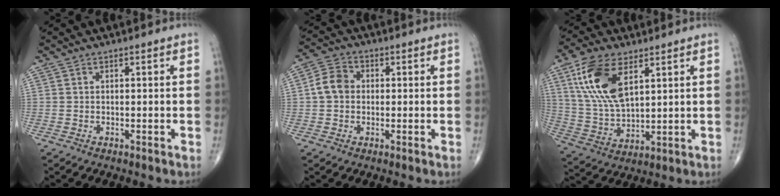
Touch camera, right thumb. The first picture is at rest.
{"total": 5.4, "force": [0.0, 4.4, 3.1], "torque": [-0.050, 0.015, -0.008]}
{"total": 14.4, "force": [6.4, 6.9, 10.9], "torque": [-0.213, -0.020, 0.131]}